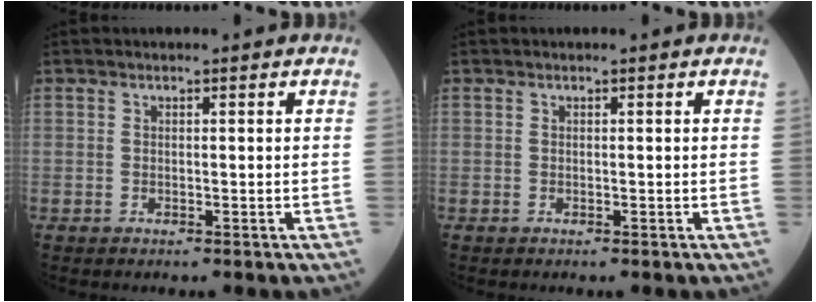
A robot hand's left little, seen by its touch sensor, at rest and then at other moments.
{"total": 0.0}